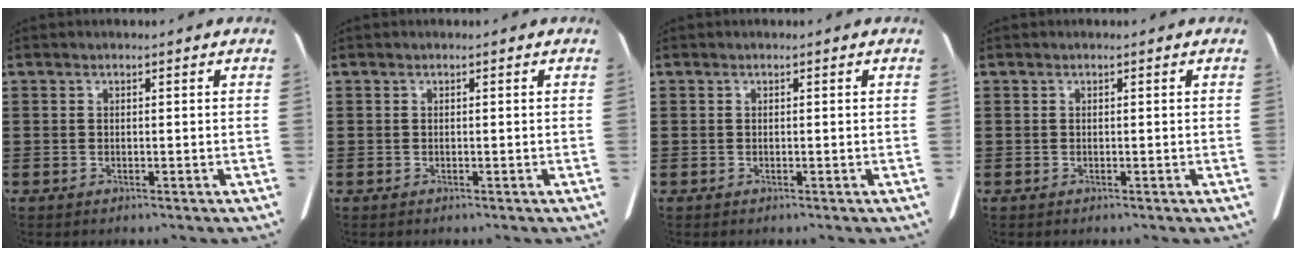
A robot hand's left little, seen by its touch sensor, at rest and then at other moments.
{"total": 0.0}
{"total": 0.0}
{"total": 0.0}